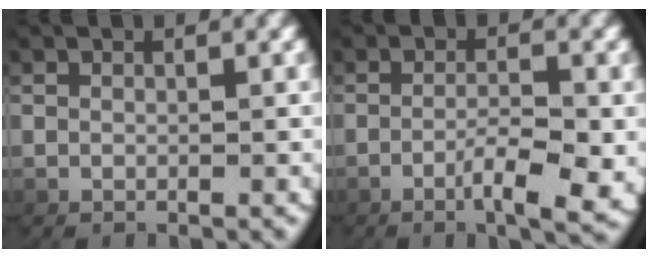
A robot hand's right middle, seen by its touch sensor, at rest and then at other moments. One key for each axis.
{"total": 4.3, "fx": -1.5, "fy": 0.9, "fz": 3.9, "tx": -0.064, "ty": -0.004, "tz": -0.025}